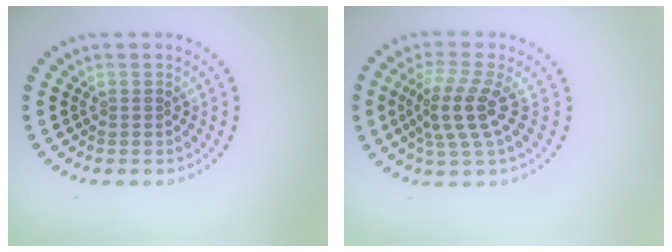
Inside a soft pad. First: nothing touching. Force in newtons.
{"total": 3.8, "press": 3.1, "slide": 2.3}